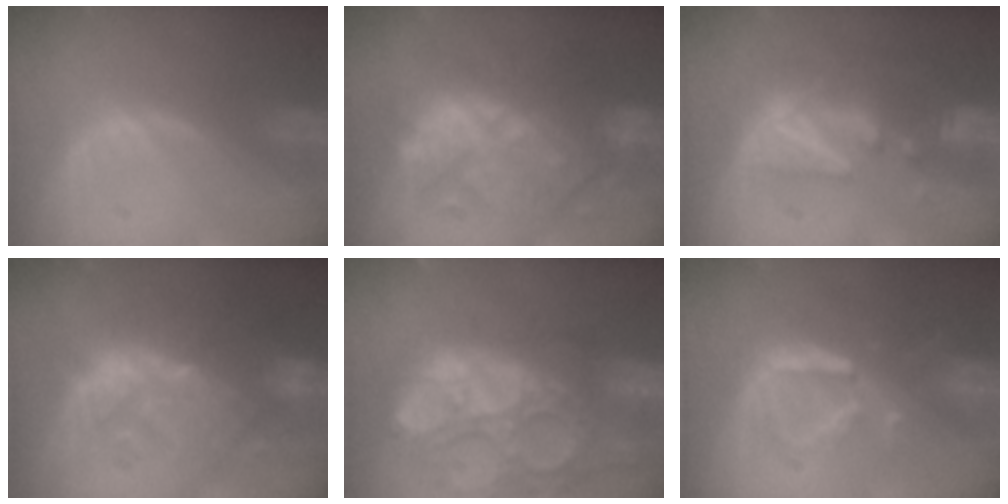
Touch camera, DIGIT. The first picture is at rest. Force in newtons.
{"total": 10.6, "press": 10.6, "slide": 1.2}
{"total": 8.2, "press": 7.6, "slide": 3.1}
{"total": 10.5, "press": 10.0, "slide": 3.5}
{"total": 15.6, "press": 12.8, "slide": 8.9}
{"total": 8.1, "press": 7.3, "slide": 3.5}